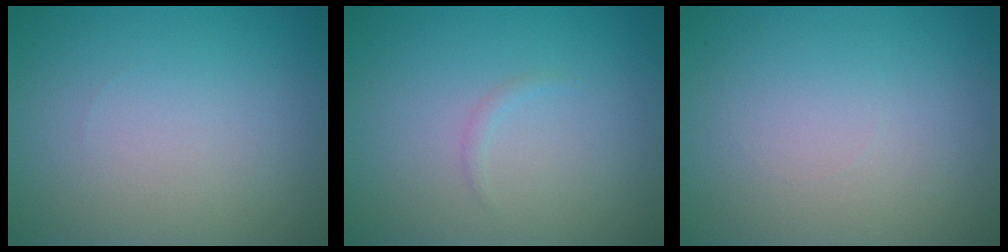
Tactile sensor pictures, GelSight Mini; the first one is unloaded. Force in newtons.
{"total": 0.5, "press": 0.5, "slide": 0.1}
{"total": 0.0}